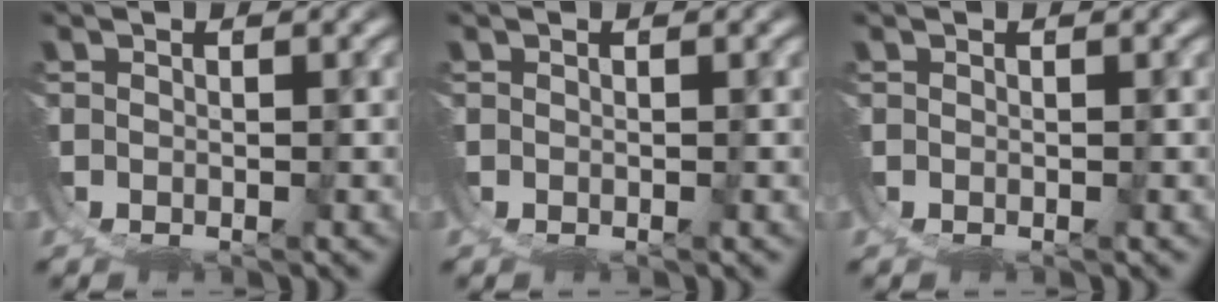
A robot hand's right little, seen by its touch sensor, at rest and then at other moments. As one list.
[{"total": 0.0}, {"total": 0.0}]